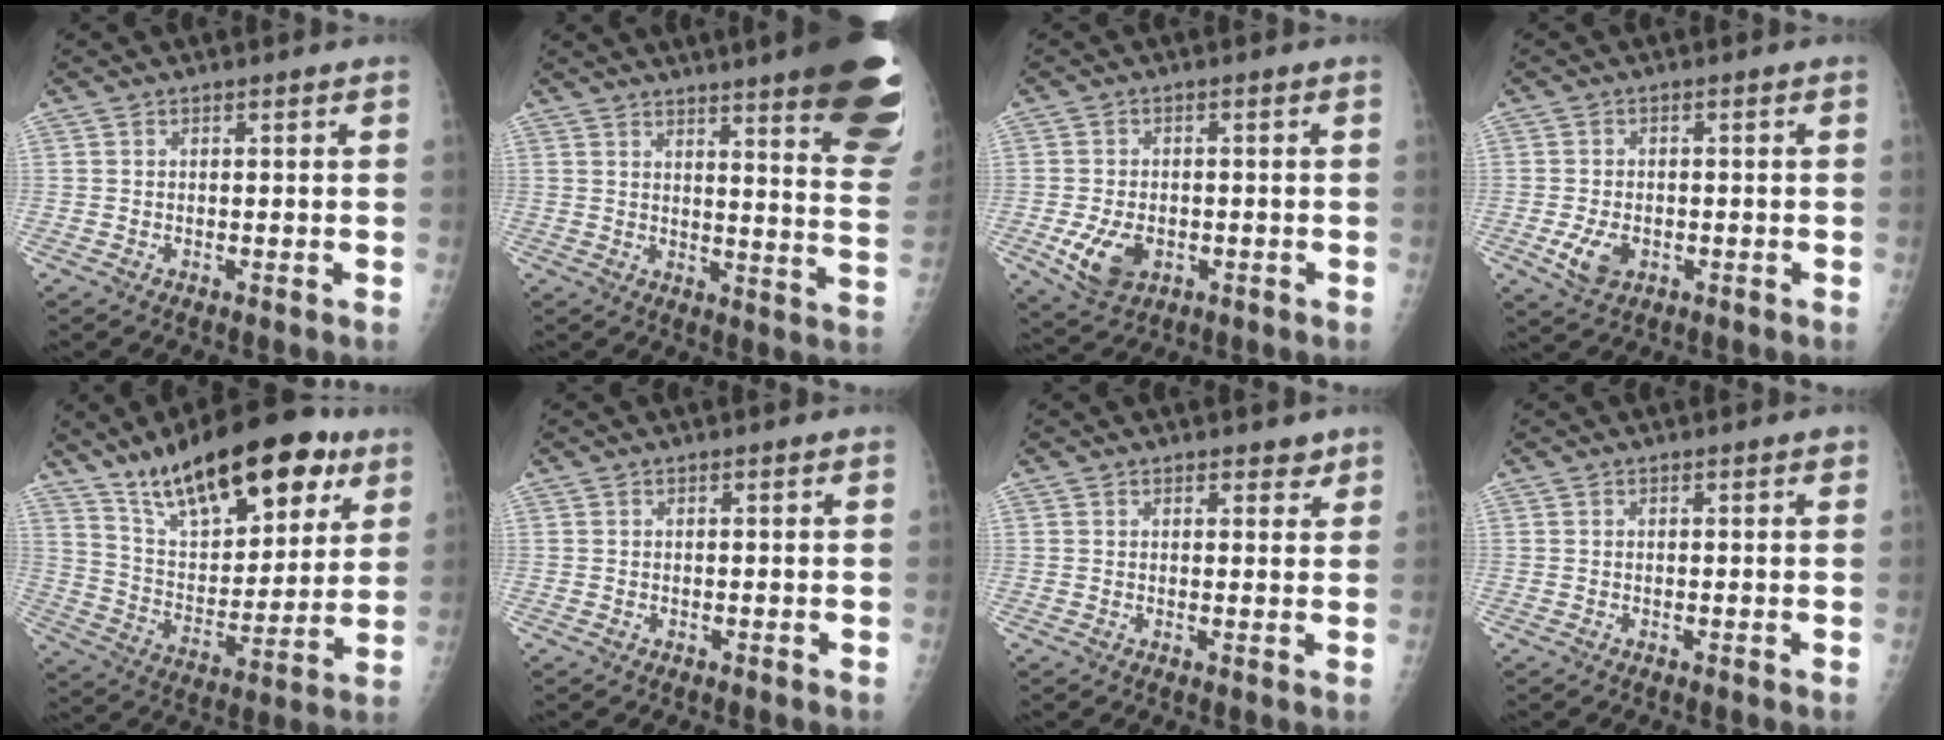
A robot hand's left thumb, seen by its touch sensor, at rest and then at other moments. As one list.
[{"total": 23.9, "force": [16.3, 3.2, 17.2], "torque": [-0.173, -0.089, 0.196]}, {"total": 7.2, "force": [-2.1, 4.8, 5.0], "torque": [-0.087, 0.000, -0.027]}, {"total": 4.8, "force": [-1.6, 3.2, 3.2], "torque": [-0.061, -0.002, -0.023]}, {"total": 24.5, "force": [15.0, 10.1, 16.5], "torque": [-0.217, -0.043, 0.249]}, {"total": 0.0}, {"total": 2.5, "force": [1.9, 1.3, 1.1], "torque": [0.006, -0.009, 0.022]}, {"total": 0.5, "force": [0.3, 0.2, 0.4], "torque": [-0.006, 0.000, 0.001]}]